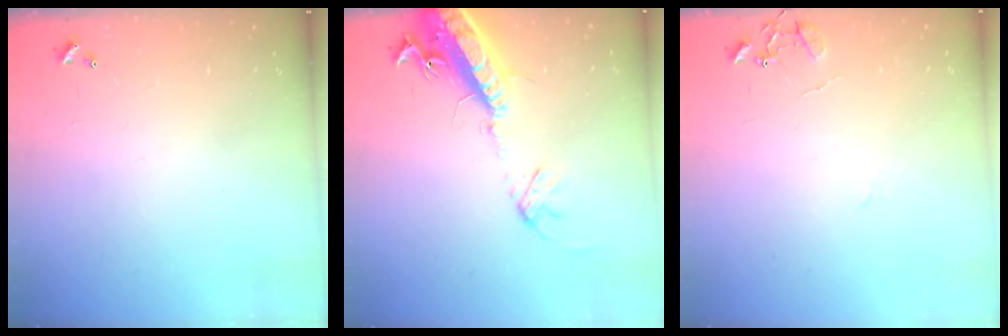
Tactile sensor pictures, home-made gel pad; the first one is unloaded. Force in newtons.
{"total": 17.8, "press": 17.3, "slide": 4.1}
{"total": 8.7, "press": 8.7, "slide": 0.8}